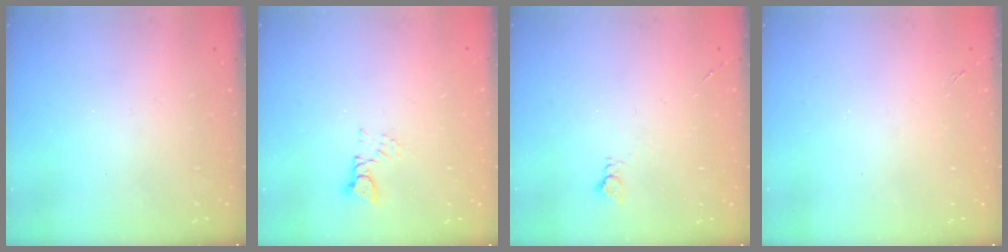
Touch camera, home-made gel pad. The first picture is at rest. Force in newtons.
{"total": 3.1, "press": 3.1, "slide": 0.3}
{"total": 2.6, "press": 2.5, "slide": 0.4}
{"total": 1.7, "press": 1.6, "slide": 0.3}